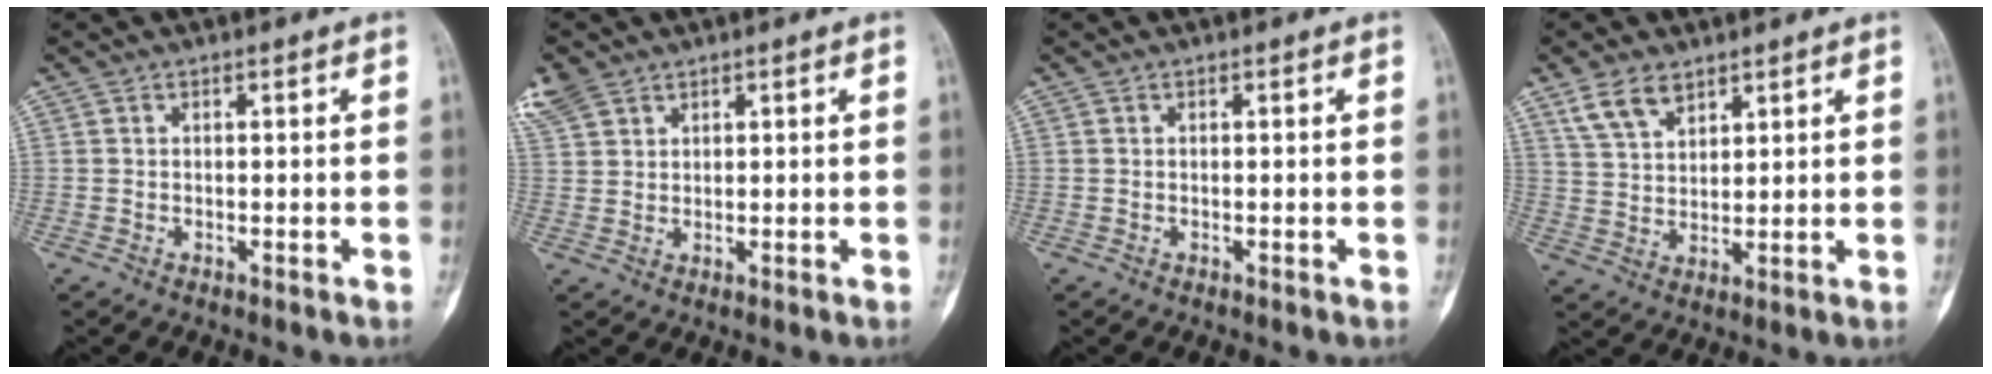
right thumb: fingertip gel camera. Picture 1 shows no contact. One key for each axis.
{"total": 5.7, "fx": 3.7, "fy": 3.8, "fz": 2.0, "tx": -0.043, "ty": 0.009, "tz": 0.087}
{"total": 0.0}
{"total": 6.7, "fx": 4.5, "fy": 3.6, "fz": 3.4, "tx": -0.055, "ty": -0.019, "tz": 0.095}